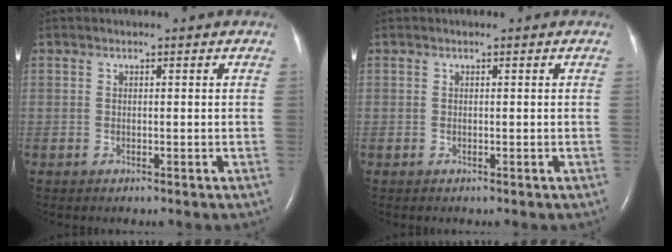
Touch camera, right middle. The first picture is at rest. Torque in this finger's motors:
{"motor_torque": [0.19, -0.08, -0.05, -0.01]}